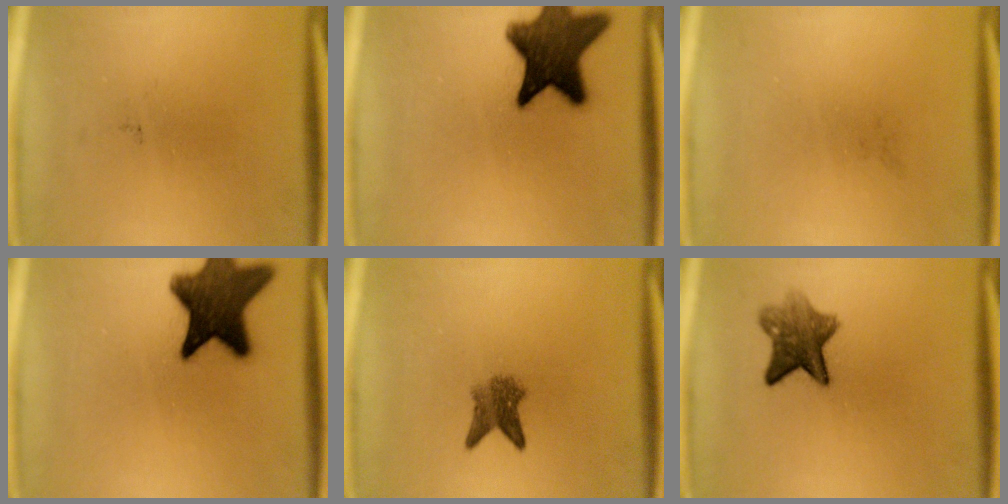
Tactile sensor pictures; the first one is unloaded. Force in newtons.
{"total": 14.3}
{"total": 0.0}
{"total": 14.3}
{"total": 3.6}
{"total": 6.4}